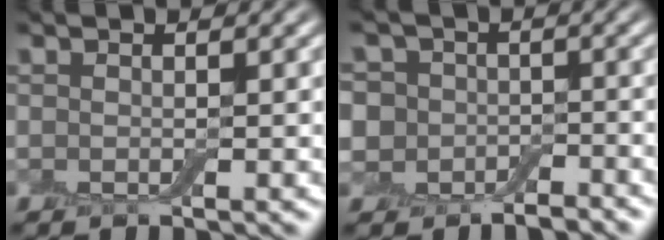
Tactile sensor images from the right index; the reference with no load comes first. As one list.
[{"total": 5.4, "force": [-1.6, 4.8, 2.0], "torque": [-0.033, 0.004, -0.062]}]